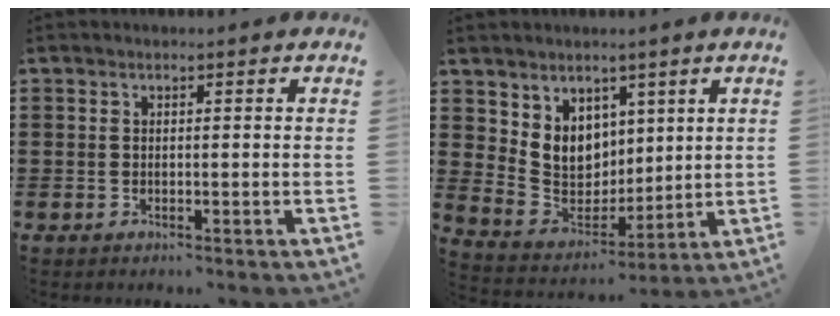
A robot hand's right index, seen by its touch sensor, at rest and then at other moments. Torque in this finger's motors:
{"motor_torque": [0.01, 0.82, 0.04, 0.00]}